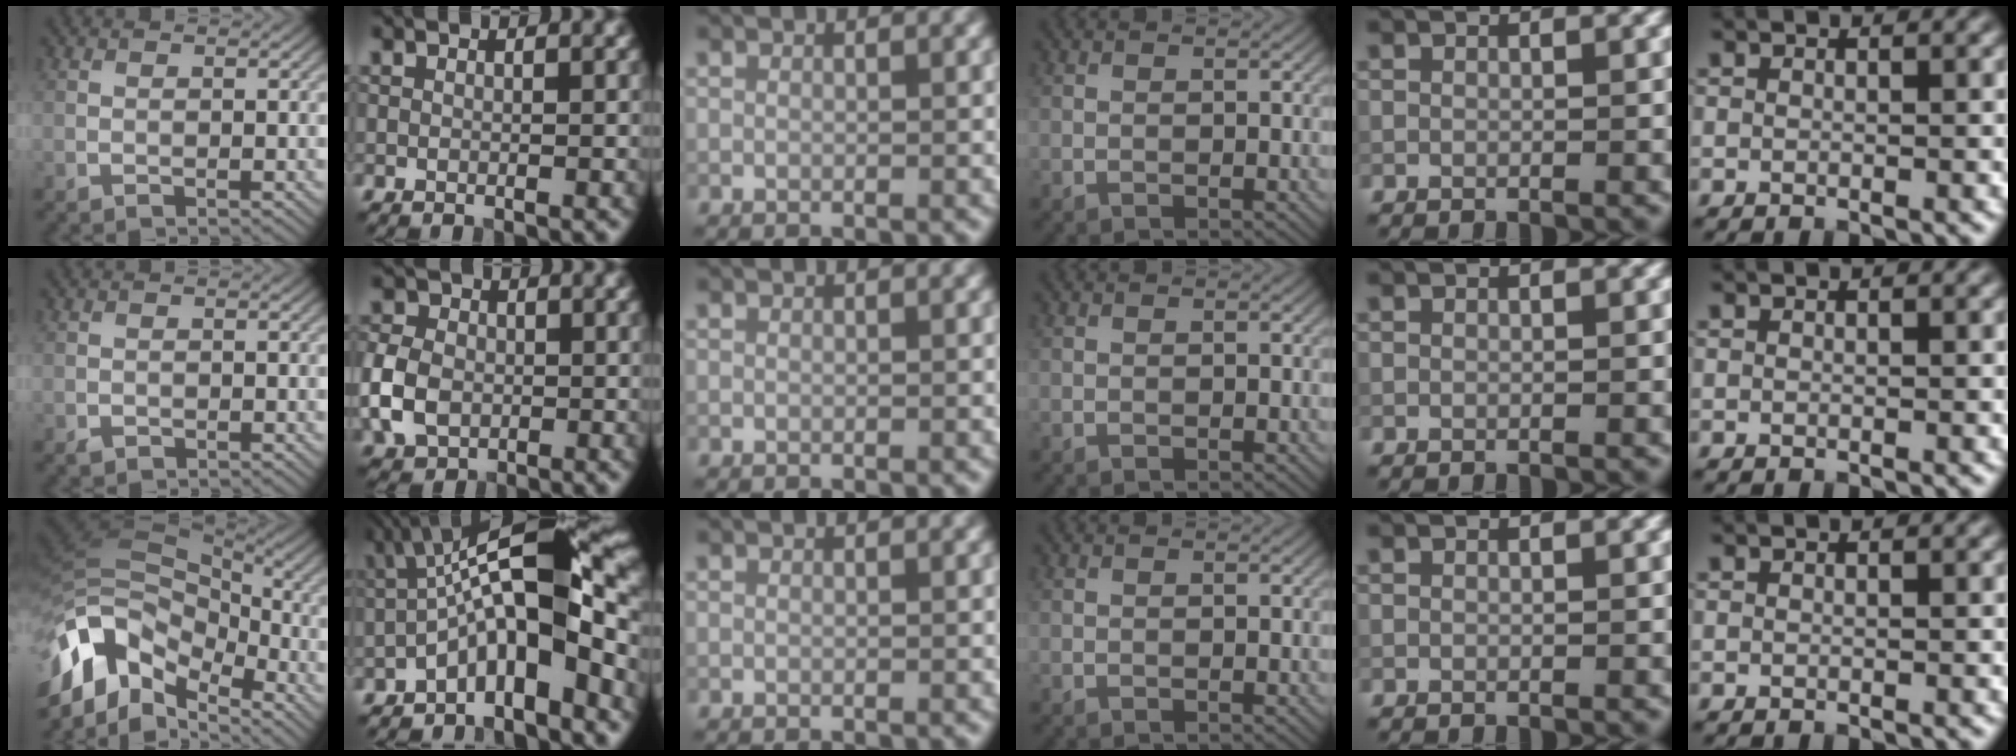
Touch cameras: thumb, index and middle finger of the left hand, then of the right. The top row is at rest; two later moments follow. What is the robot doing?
{"motion": "lift_and_place", "object": "coin"}